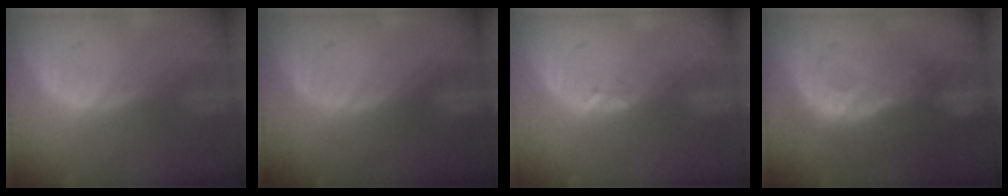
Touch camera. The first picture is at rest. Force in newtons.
{"total": 0.0}
{"total": 1.4, "press": 1.3, "slide": 0.7}
{"total": 9.2, "press": 8.5, "slide": 3.5}